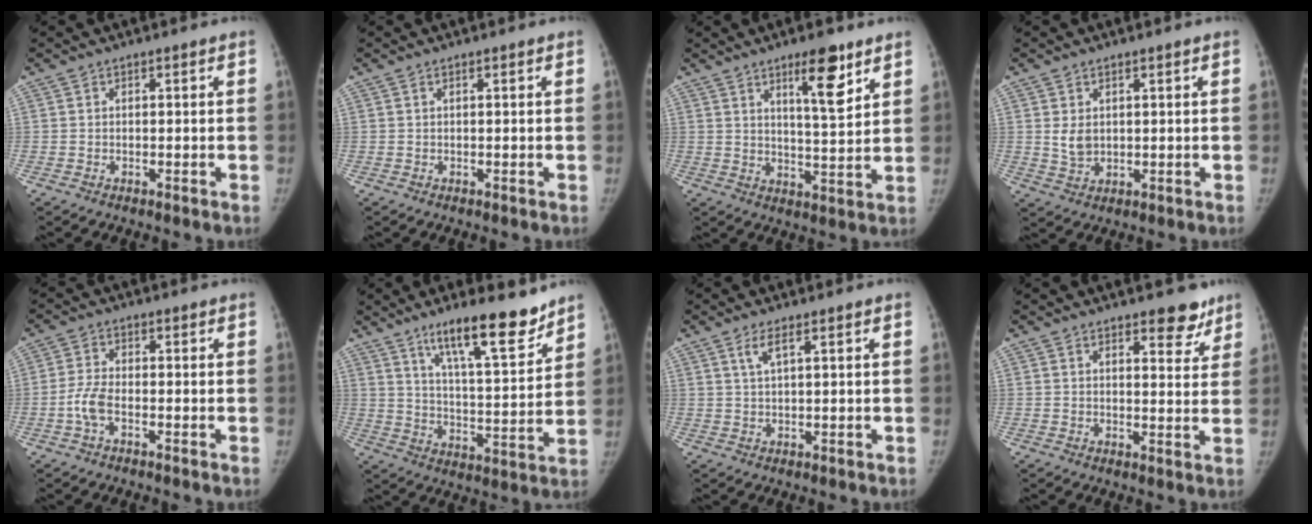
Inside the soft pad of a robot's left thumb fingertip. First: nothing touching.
{"total": 0.0}
{"total": 9.3, "force": [5.6, 2.2, 7.1], "torque": [-0.096, -0.039, 0.090]}
{"total": 3.4, "force": [0.9, 2.5, 2.2], "torque": [-0.028, -0.013, 0.023]}
{"total": 3.8, "force": [-1.6, 1.7, 3.0], "torque": [-0.066, 0.009, -0.039]}
{"total": 15.4, "force": [11.0, 3.5, 10.1], "torque": [-0.130, -0.076, 0.182]}
{"total": 2.7, "force": [1.5, 0.5, 2.3], "torque": [-0.056, -0.001, 0.034]}
{"total": 5.3, "force": [3.9, 2.3, 2.8], "torque": [0.000, -0.025, 0.046]}